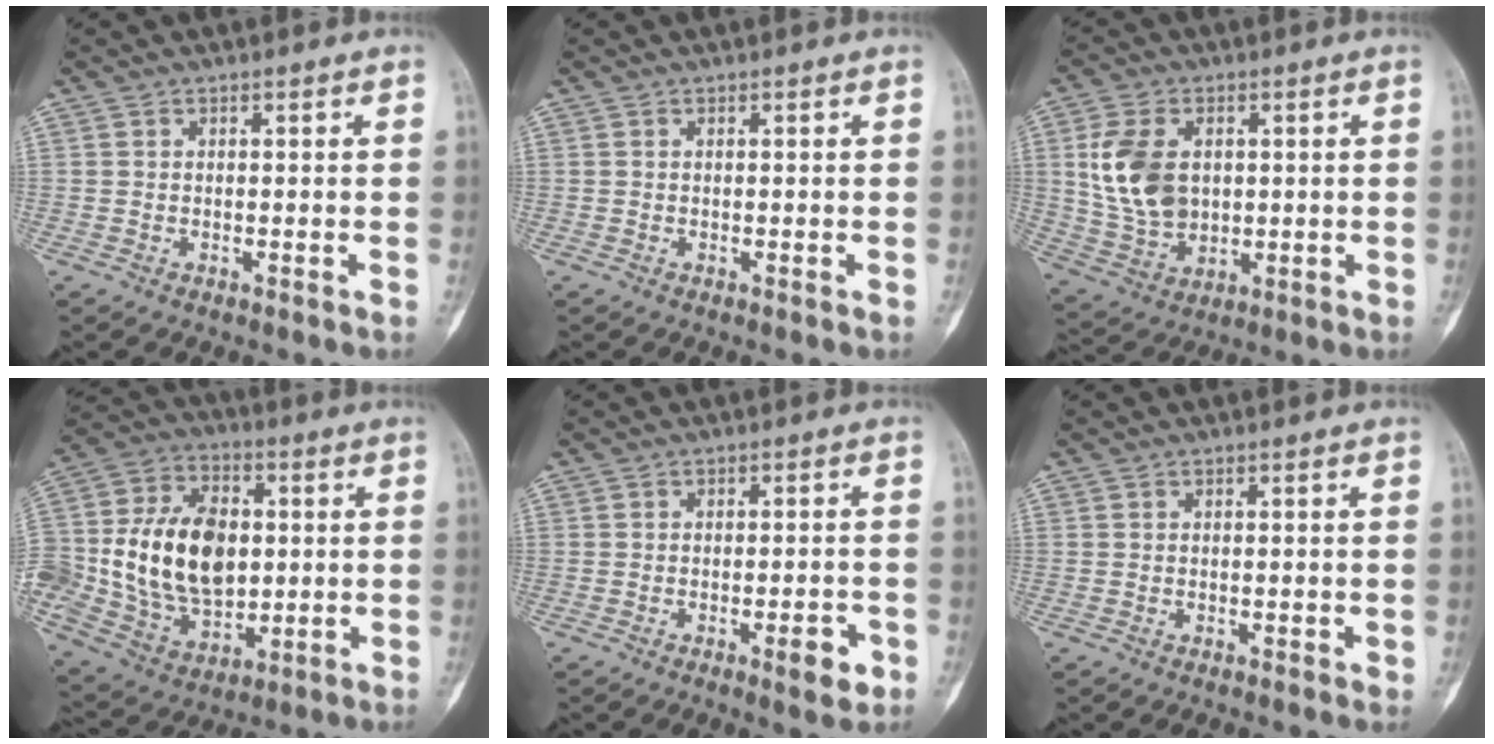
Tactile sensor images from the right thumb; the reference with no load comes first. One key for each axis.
{"total": 0.0}
{"total": 12.6, "fx": 2.0, "fy": 8.8, "fz": 8.8, "tx": -0.153, "ty": -0.006, "tz": 0.048}
{"total": 22.5, "fx": 0.8, "fy": 16.0, "fz": 15.8, "tx": -0.289, "ty": 0.006, "tz": 0.031}
{"total": 4.9, "fx": -2.2, "fy": 1.7, "fz": 4.0, "tx": -0.040, "ty": 0.009, "tz": -0.026}
{"total": 0.9, "fx": -0.1, "fy": 0.5, "fz": 0.7, "tx": -0.002, "ty": -0.001, "tz": -0.003}